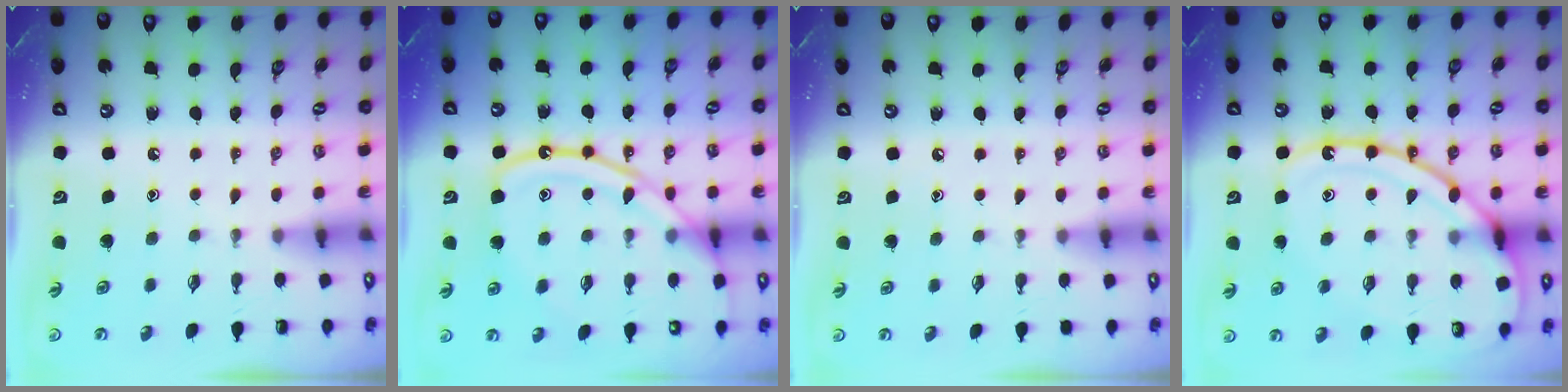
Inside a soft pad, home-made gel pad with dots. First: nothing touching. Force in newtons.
{"total": 15.7, "press": 15.6, "slide": 1.4}
{"total": 0.0}
{"total": 18.4, "press": 18.3, "slide": 1.9}